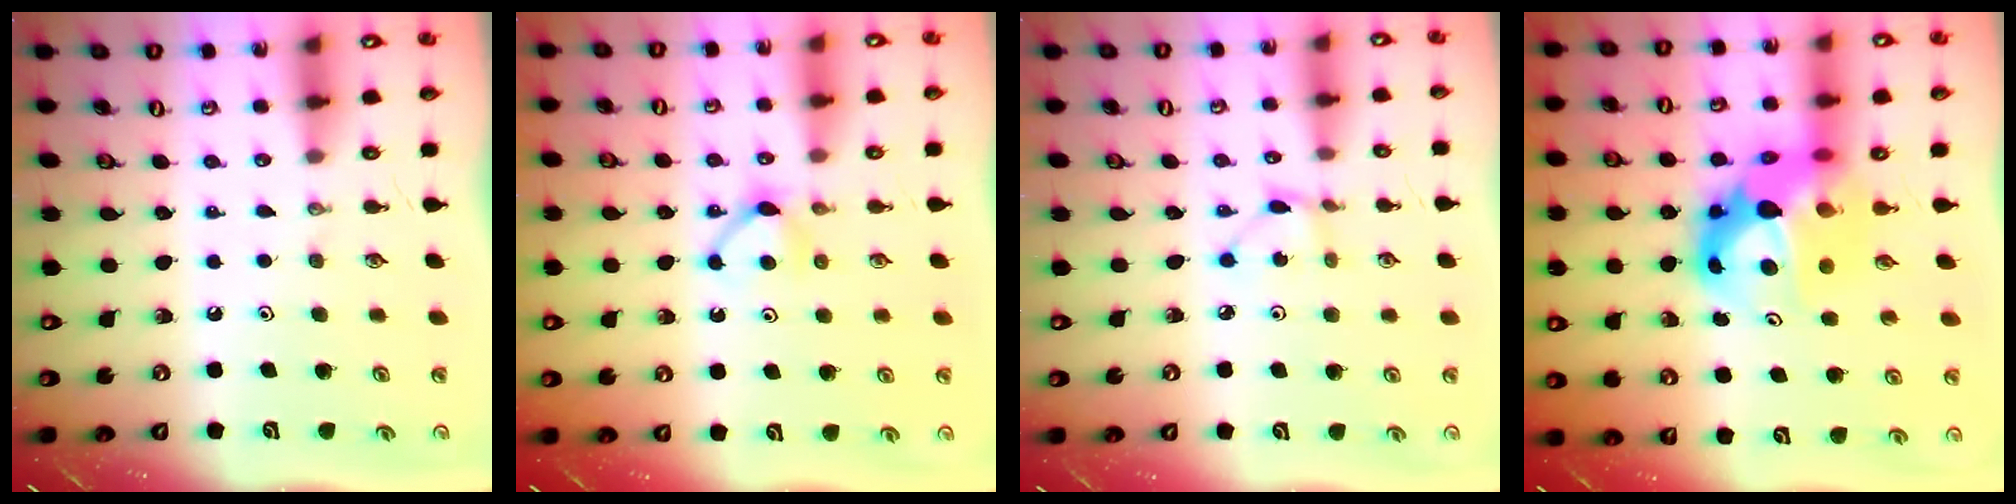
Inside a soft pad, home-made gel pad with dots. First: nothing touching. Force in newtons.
{"total": 5.4, "press": 5.3, "slide": 0.7}
{"total": 2.1, "press": 2.1, "slide": 0.3}
{"total": 12.8, "press": 12.8, "slide": 0.8}